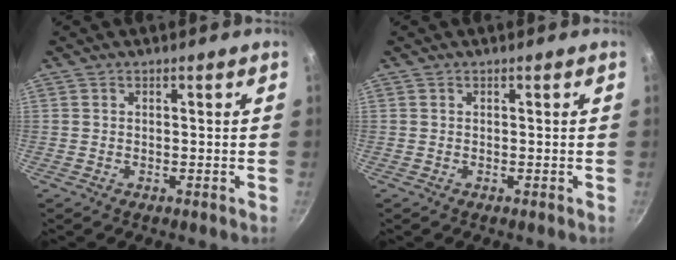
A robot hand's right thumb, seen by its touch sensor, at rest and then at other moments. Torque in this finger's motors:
{"motor_torque": [0.00, 0.00, 0.16, -0.18, 0.00]}